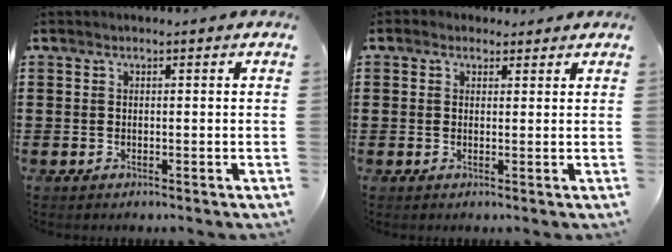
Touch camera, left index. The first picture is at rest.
{"total": 1.6, "force": [1.1, 1.1, 0.3], "torque": [-0.011, 0.008, 0.022]}